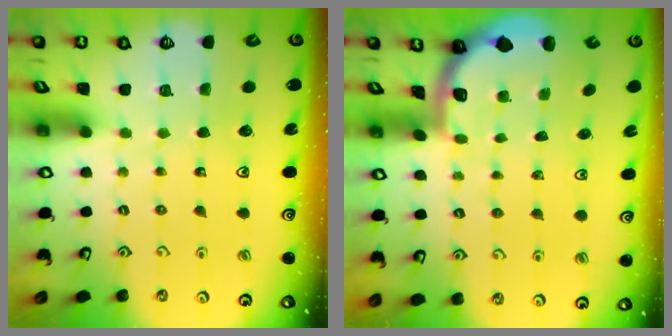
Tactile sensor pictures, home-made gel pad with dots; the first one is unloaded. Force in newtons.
{"total": 1.6, "press": 1.6, "slide": 0.1}